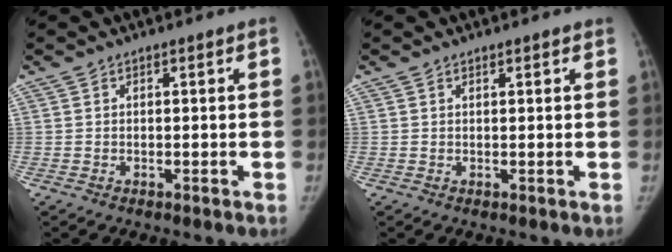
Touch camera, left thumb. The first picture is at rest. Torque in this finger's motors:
{"motor_torque": [-0.08, 0.04, -0.20, 0.31, -0.01]}